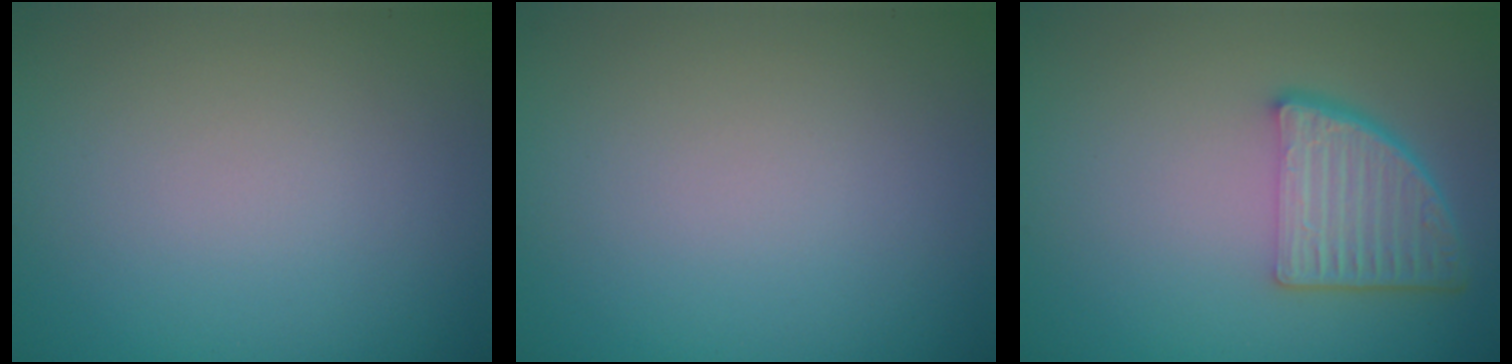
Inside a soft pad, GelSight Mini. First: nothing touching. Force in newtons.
{"total": 0.0}
{"total": 5.1, "press": 3.7, "slide": 3.5}